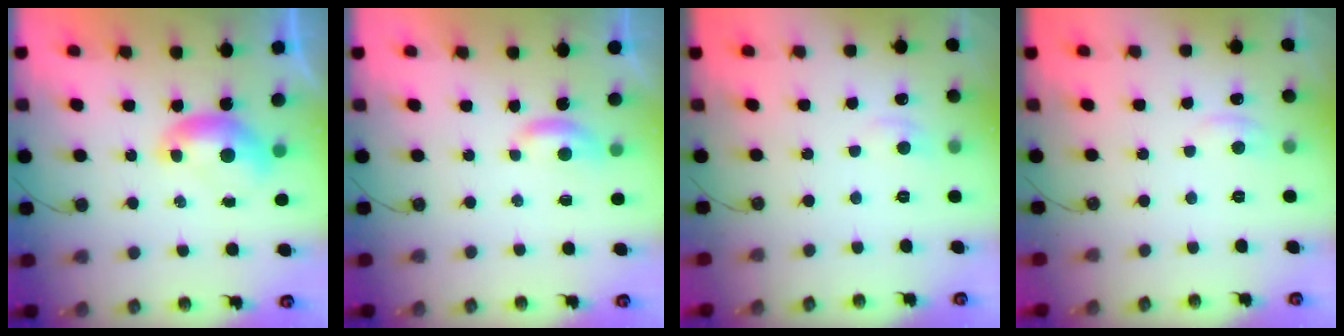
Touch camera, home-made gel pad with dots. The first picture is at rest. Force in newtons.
{"total": 2.6, "press": 2.6, "slide": 0.4}
{"total": 0.9, "press": 0.3, "slide": 0.8}
{"total": 1.3, "press": 1.1, "slide": 0.5}